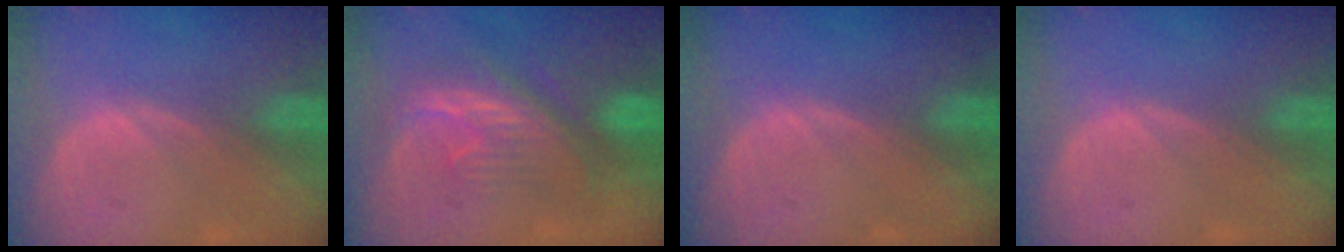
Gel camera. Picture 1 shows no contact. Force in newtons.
{"total": 8.4, "press": 8.1, "slide": 1.9}
{"total": 0.0}
{"total": 0.0}